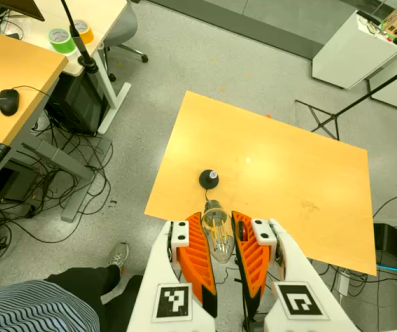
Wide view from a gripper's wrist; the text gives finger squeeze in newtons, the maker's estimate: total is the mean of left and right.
{"total": 21.2, "left": 25.5, "right": 16.9}